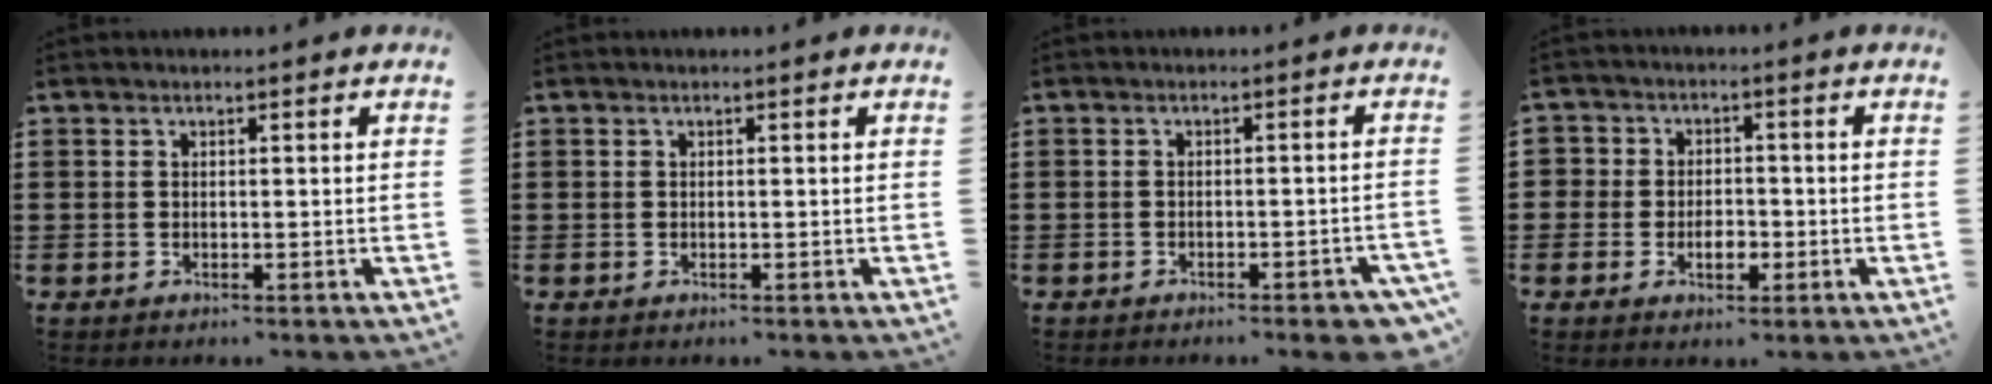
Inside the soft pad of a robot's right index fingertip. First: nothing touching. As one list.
[{"total": 0.0}, {"total": 2.6, "force": [-2.0, 0.3, 1.5], "torque": [-0.026, 0.000, -0.039]}, {"total": 3.3, "force": [-0.9, 2.9, 1.4], "torque": [-0.036, 0.008, -0.021]}]